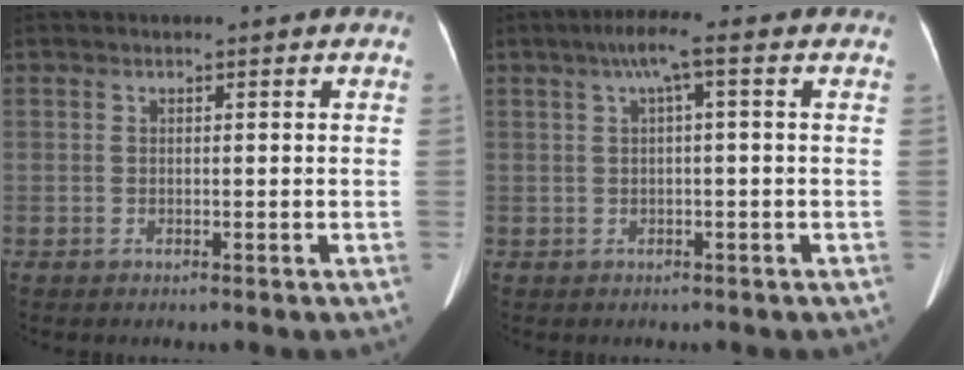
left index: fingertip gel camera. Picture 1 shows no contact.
{"total": 3.6, "force": [1.4, -0.2, 3.4], "torque": [-0.064, 0.017, 0.025]}